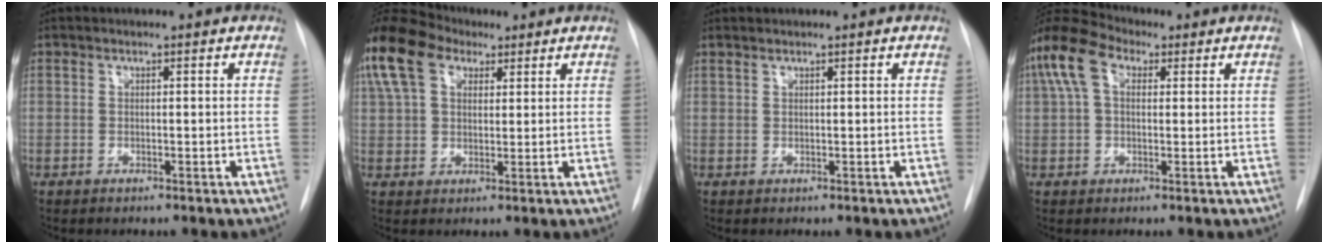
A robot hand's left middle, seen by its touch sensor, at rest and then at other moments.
{"total": 18.9, "force": [10.4, 11.9, 10.4], "torque": [-0.278, 0.079, 0.193]}
{"total": 0.6, "force": [0.6, -0.1, 0.0], "torque": [-0.004, 0.003, 0.017]}
{"total": 8.3, "force": [3.0, 4.7, 6.1], "torque": [-0.147, 0.046, 0.052]}